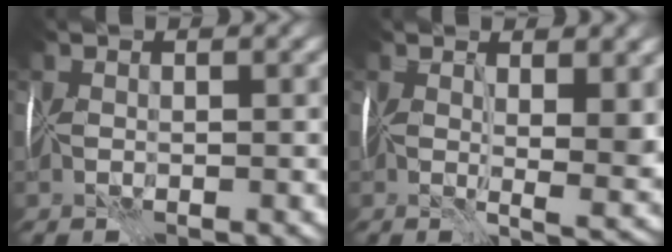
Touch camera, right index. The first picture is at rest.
{"total": 6.1, "force": [1.6, 2.1, 5.5], "torque": [-0.076, -0.017, 0.030]}